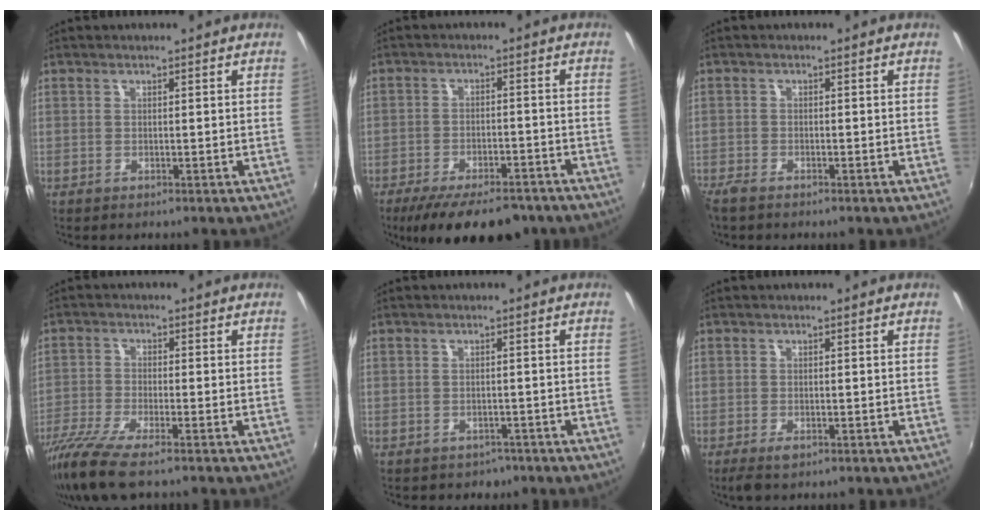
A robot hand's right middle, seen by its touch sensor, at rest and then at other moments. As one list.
[{"total": 15.0, "force": [-11.5, 5.3, 8.1], "torque": [-0.163, -0.025, -0.166]}, {"total": 2.8, "force": [-2.4, 0.8, 1.1], "torque": [-0.030, -0.013, -0.050]}, {"total": 8.8, "force": [-6.6, 1.0, 5.6], "torque": [-0.136, -0.033, -0.128]}, {"total": 2.8, "force": [-1.8, 2.1, 0.5], "torque": [-0.017, -0.004, -0.022]}, {"total": 2.3, "force": [-1.5, 0.9, 1.5], "torque": [-0.029, -0.010, -0.024]}]